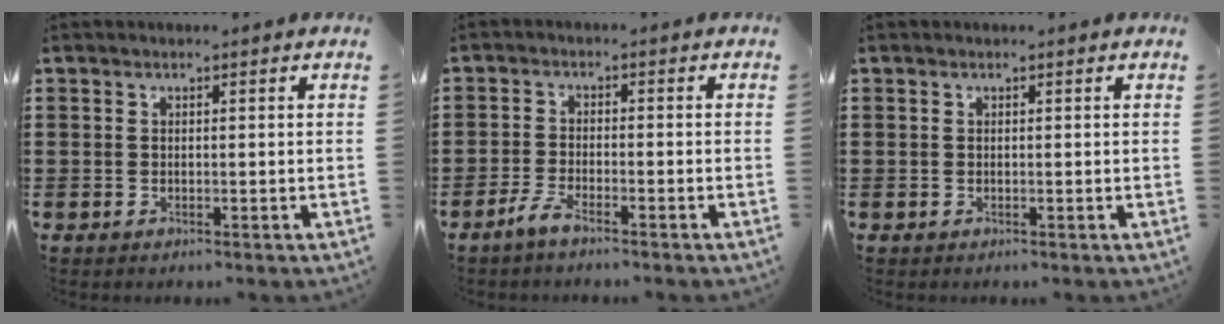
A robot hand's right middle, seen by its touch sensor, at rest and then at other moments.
{"total": 3.2, "force": [-2.5, 0.5, 1.9], "torque": [-0.053, -0.001, -0.056]}
{"total": 0.0}